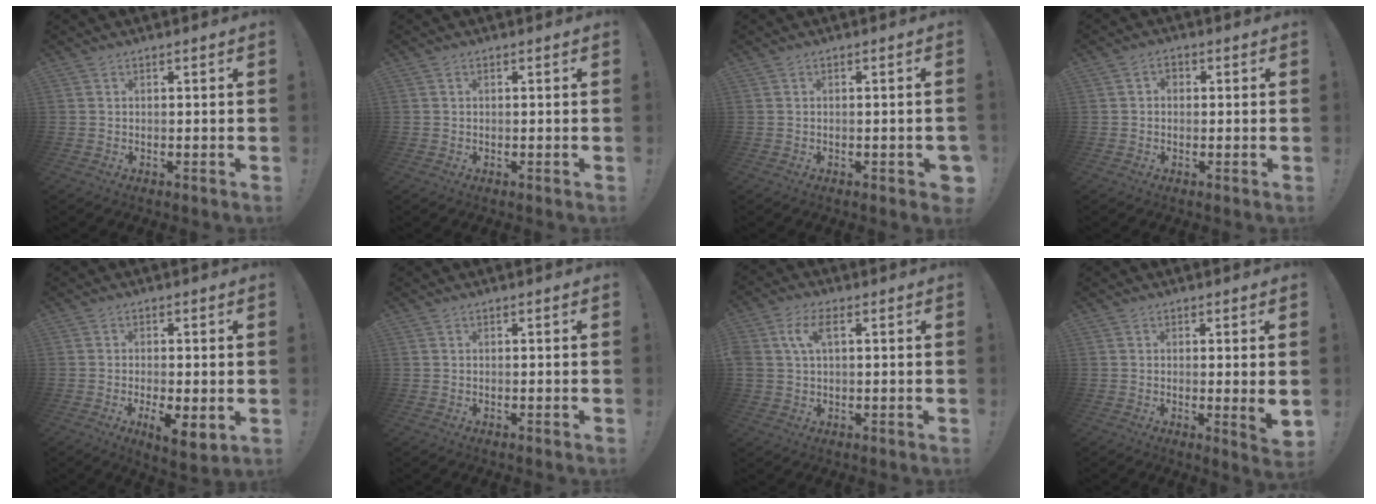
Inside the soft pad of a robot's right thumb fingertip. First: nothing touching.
{"total": 0.0}
{"total": 1.5, "force": [-0.7, 0.6, 1.2], "torque": [-0.018, 0.004, -0.010]}
{"total": 2.2, "force": [-0.2, 1.8, 1.4], "torque": [-0.018, 0.004, -0.006]}
{"total": 6.3, "force": [-0.9, 2.0, 5.9], "torque": [-0.090, -0.013, -0.009]}
{"total": 0.0}
{"total": 6.7, "force": [1.9, 3.7, 5.2], "torque": [-0.110, 0.006, 0.032]}
{"total": 4.5, "force": [0.1, 0.1, 4.5], "torque": [-0.058, -0.015, 0.006]}